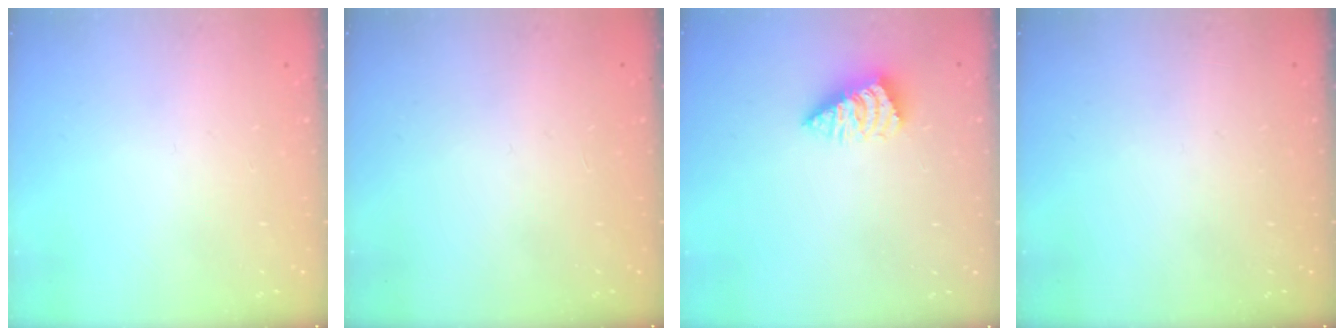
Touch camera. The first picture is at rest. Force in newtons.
{"total": 0.0}
{"total": 1.9, "press": 1.9, "slide": 0.4}
{"total": 0.0}